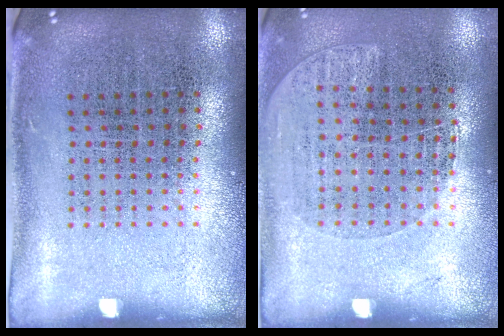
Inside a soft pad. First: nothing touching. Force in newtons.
{"total": 1.1, "press": 1.0, "slide": 0.6}